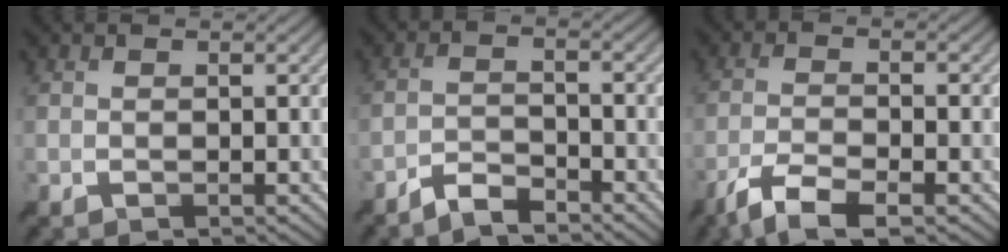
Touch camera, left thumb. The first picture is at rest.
{"total": 3.6, "force": [-3.2, 0.8, 1.5], "torque": [-0.027, 0.001, -0.069]}
{"total": 6.3, "force": [-4.1, 1.4, 4.5], "torque": [-0.087, -0.006, -0.083]}